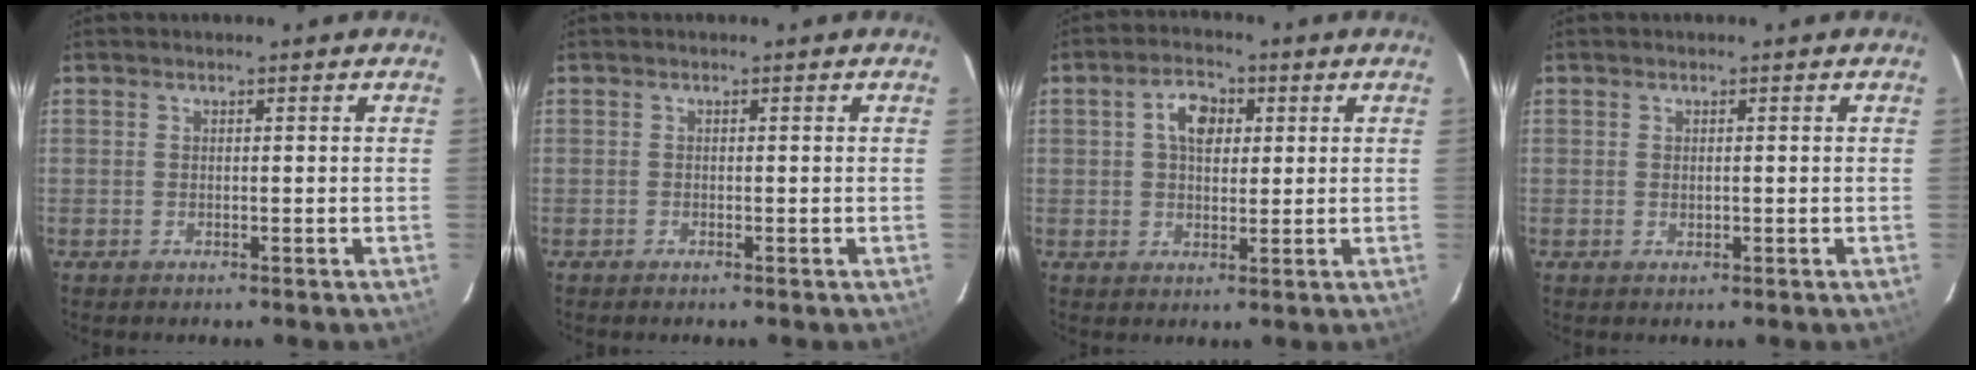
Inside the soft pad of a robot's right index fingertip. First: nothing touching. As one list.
[{"total": 0.0}, {"total": 5.8, "force": [1.6, 3.8, 4.1], "torque": [-0.071, 0.019, 0.030]}, {"total": 0.8, "force": [0.0, 0.5, 0.6], "torque": [-0.011, 0.000, 0.002]}]